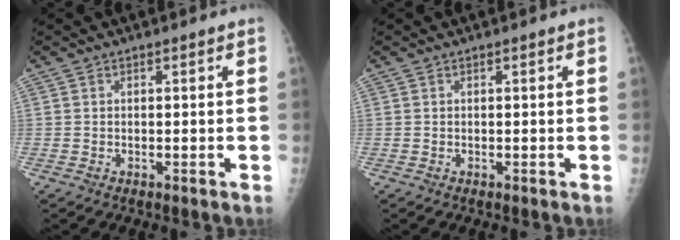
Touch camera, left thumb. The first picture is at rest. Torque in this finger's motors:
{"motor_torque": [0.00, 0.00, 0.00, 0.00, 0.00]}